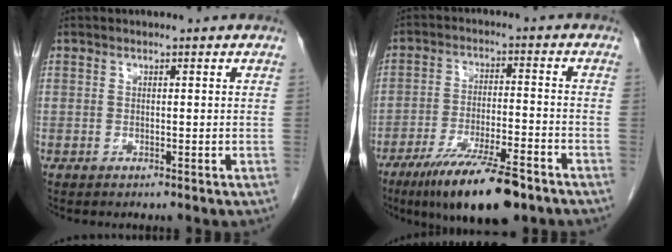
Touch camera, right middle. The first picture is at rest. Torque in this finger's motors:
{"motor_torque": [1.31, -0.83, 0.50, 0.13]}